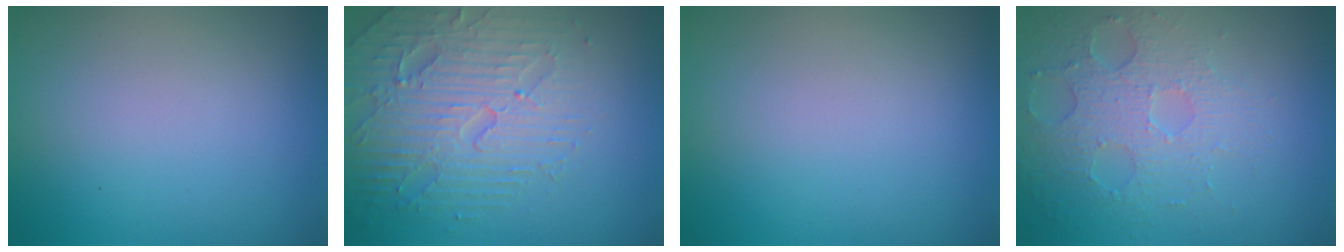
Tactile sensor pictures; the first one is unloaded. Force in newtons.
{"total": 5.1, "press": 4.9, "slide": 1.2}
{"total": 0.0}
{"total": 3.8, "press": 3.3, "slide": 1.9}